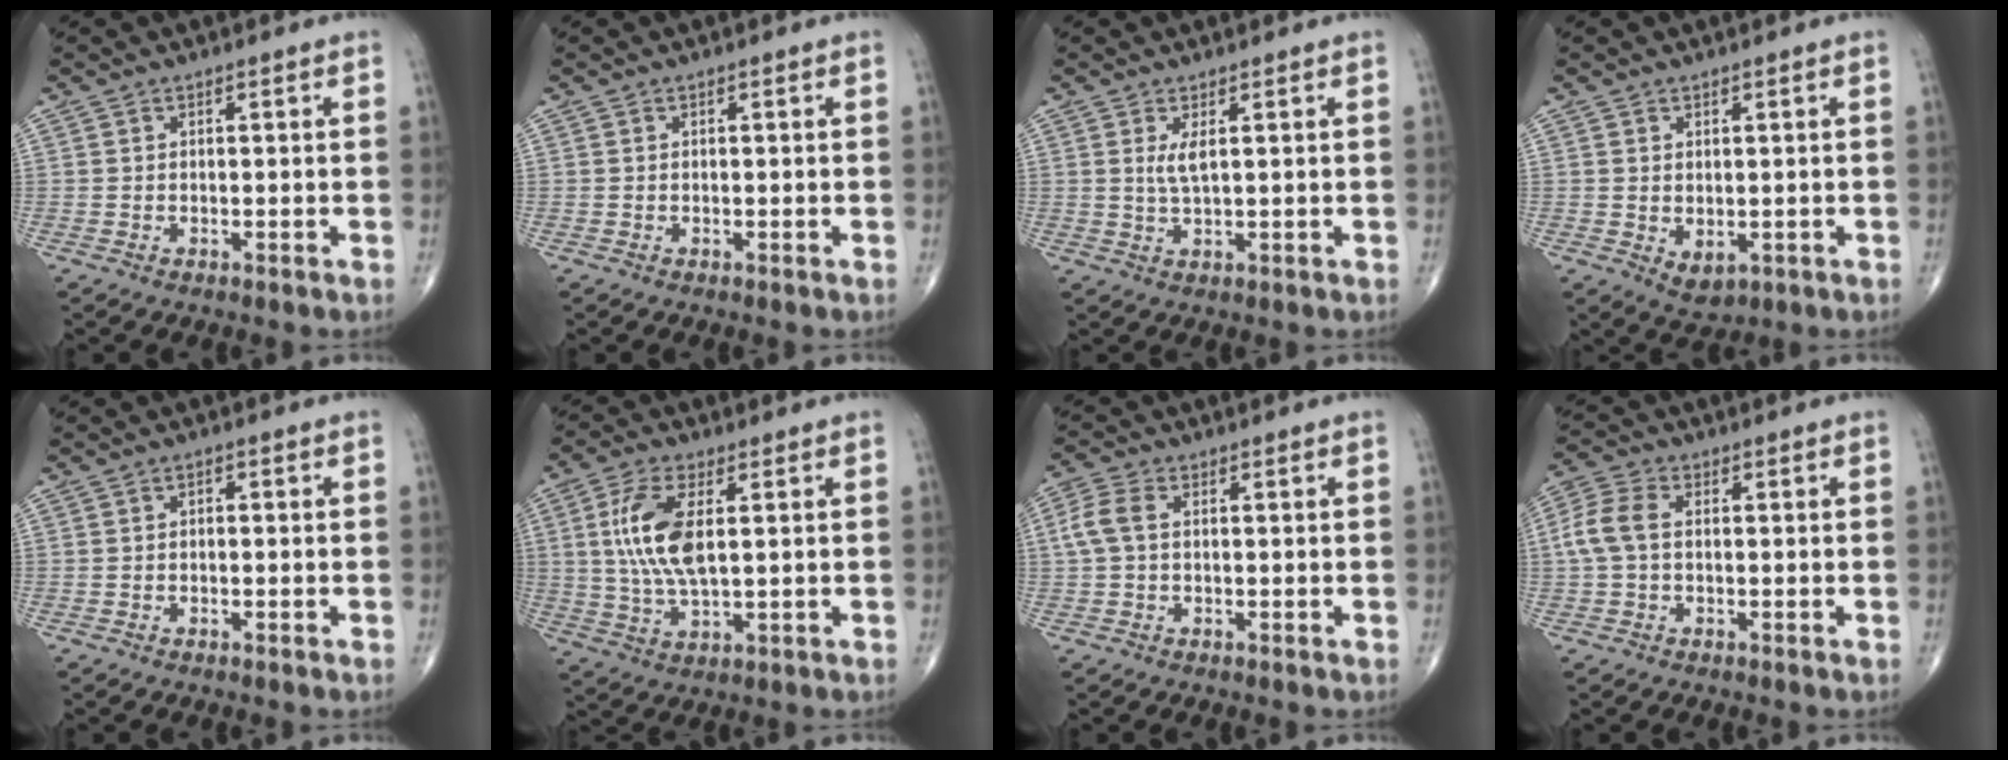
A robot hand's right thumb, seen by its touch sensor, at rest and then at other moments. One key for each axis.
{"total": 0.0}
{"total": 2.6, "fx": 0.8, "fy": 0.5, "fz": 2.4, "tx": -0.055, "ty": -0.010, "tz": 0.021}
{"total": 3.4, "fx": -0.4, "fy": 2.3, "fz": 2.5, "tx": -0.033, "ty": -0.005, "tz": 0.008}
{"total": 0.8, "fx": -0.2, "fy": 0.6, "fz": 0.6, "tx": -0.004, "ty": 0.005, "tz": -0.007}
{"total": 11.0, "fx": 2.0, "fy": 4.6, "fz": 9.8, "tx": -0.211, "ty": -0.004, "tz": 0.043}
{"total": 4.7, "fx": 0.5, "fy": 2.8, "fz": 3.7, "tx": -0.098, "ty": 0.014, "tz": 0.005}
{"total": 6.3, "fx": 0.2, "fy": 4.0, "fz": 4.8, "tx": -0.118, "ty": 0.019, "tz": -0.001}